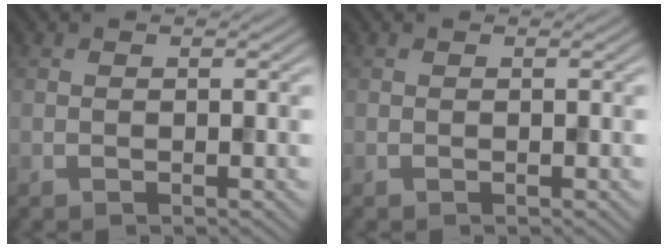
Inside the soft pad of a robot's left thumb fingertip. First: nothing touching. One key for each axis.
{"total": 0.0}